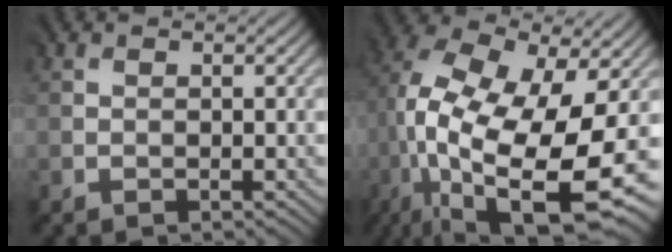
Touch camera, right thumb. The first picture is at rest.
{"total": 18.6, "force": [-3.3, 8.9, 16.1], "torque": [-0.323, -0.020, -0.045]}